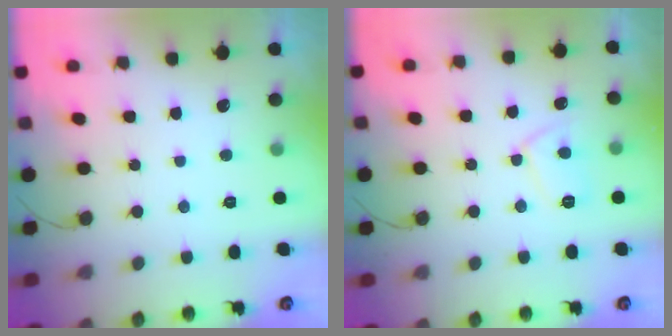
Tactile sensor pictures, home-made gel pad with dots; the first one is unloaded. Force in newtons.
{"total": 6.8, "press": 6.8, "slide": 0.6}